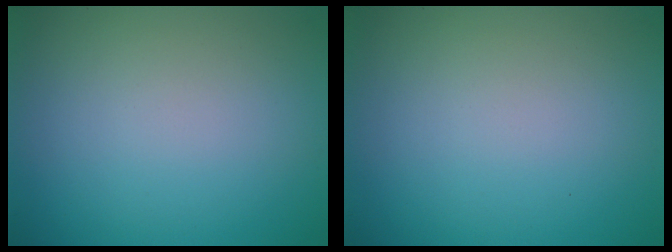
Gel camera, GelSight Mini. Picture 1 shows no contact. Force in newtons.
{"total": 0.0}